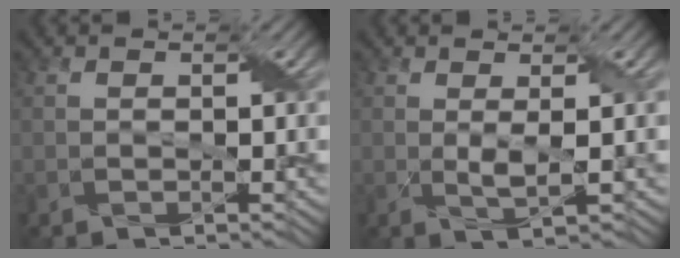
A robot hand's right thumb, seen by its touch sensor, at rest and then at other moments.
{"total": 2.0, "force": [0.5, 0.2, 1.9], "torque": [-0.043, 0.000, 0.011]}